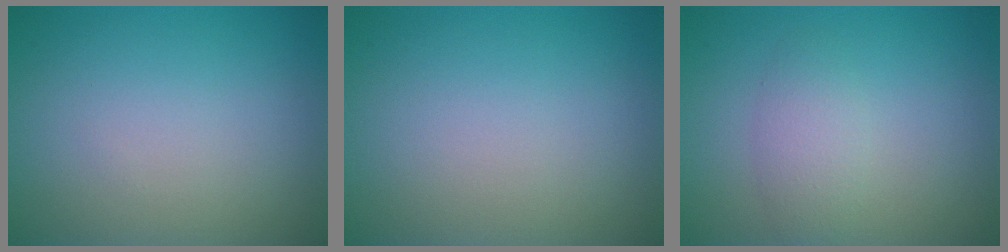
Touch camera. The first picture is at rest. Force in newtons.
{"total": 0.0}
{"total": 2.1, "press": 2.1, "slide": 0.1}